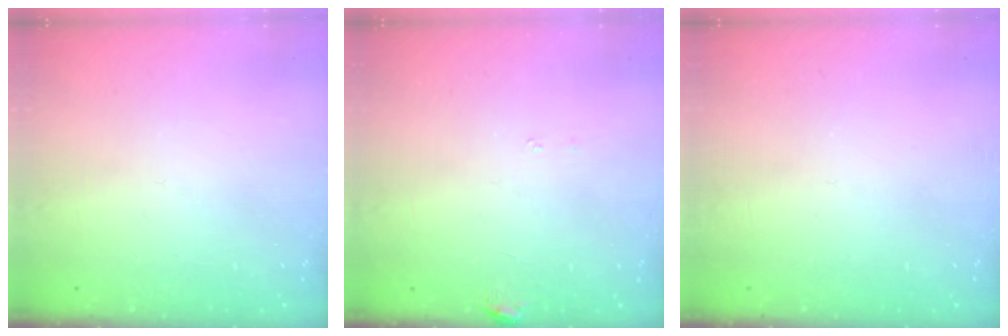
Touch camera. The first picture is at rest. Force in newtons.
{"total": 6.1, "press": 6.1, "slide": 0.5}
{"total": 0.0}